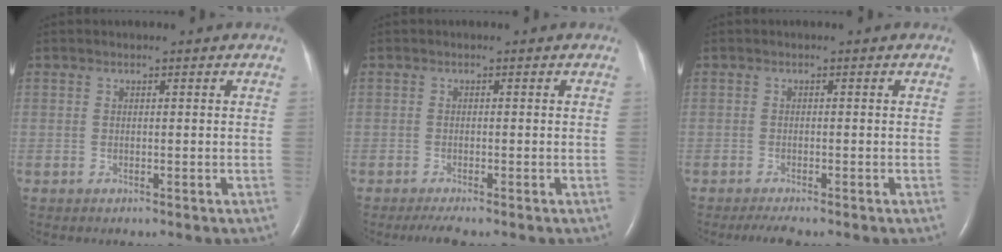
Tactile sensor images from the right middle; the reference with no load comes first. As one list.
[{"total": 1.9, "force": [-1.5, -0.1, 1.2], "torque": [-0.030, -0.007, -0.029]}, {"total": 2.3, "force": [-1.9, 0.1, 1.3], "torque": [-0.030, -0.008, -0.032]}]